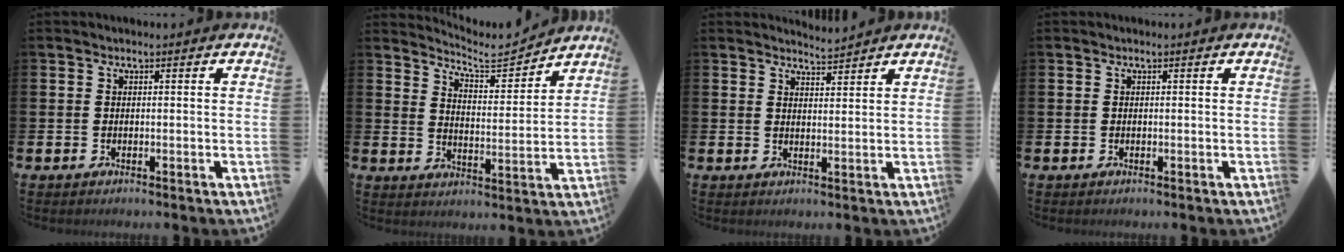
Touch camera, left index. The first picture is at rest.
{"total": 5.8, "force": [5.7, 0.6, 1.1], "torque": [-0.039, -0.044, 0.096]}
{"total": 3.5, "force": [3.5, -0.1, -0.1], "torque": [0.005, -0.025, 0.062]}
{"total": 0.0}